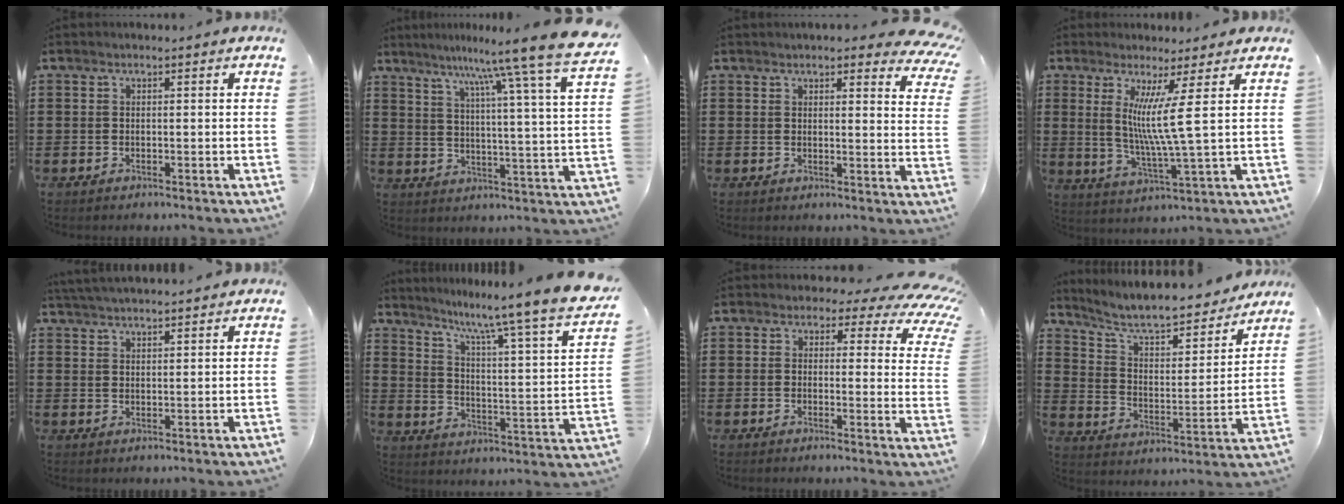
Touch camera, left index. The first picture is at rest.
{"total": 10.4, "force": [8.8, -1.9, 5.3], "torque": [-0.113, -0.065, 0.135]}
{"total": 4.5, "force": [4.0, 1.0, 1.7], "torque": [-0.031, -0.012, 0.071]}
{"total": 8.1, "force": [2.7, -1.2, 7.6], "torque": [-0.151, -0.010, 0.041]}
{"total": 3.2, "force": [3.1, -0.2, 0.6], "torque": [-0.020, -0.005, 0.059]}
{"total": 8.0, "force": [6.2, -0.9, 4.9], "torque": [-0.103, -0.064, 0.086]}
{"total": 4.1, "force": [2.7, 2.2, 2.1], "torque": [-0.041, -0.014, 0.041]}
{"total": 7.6, "force": [6.7, 1.0, 3.3], "torque": [-0.092, -0.049, 0.111]}